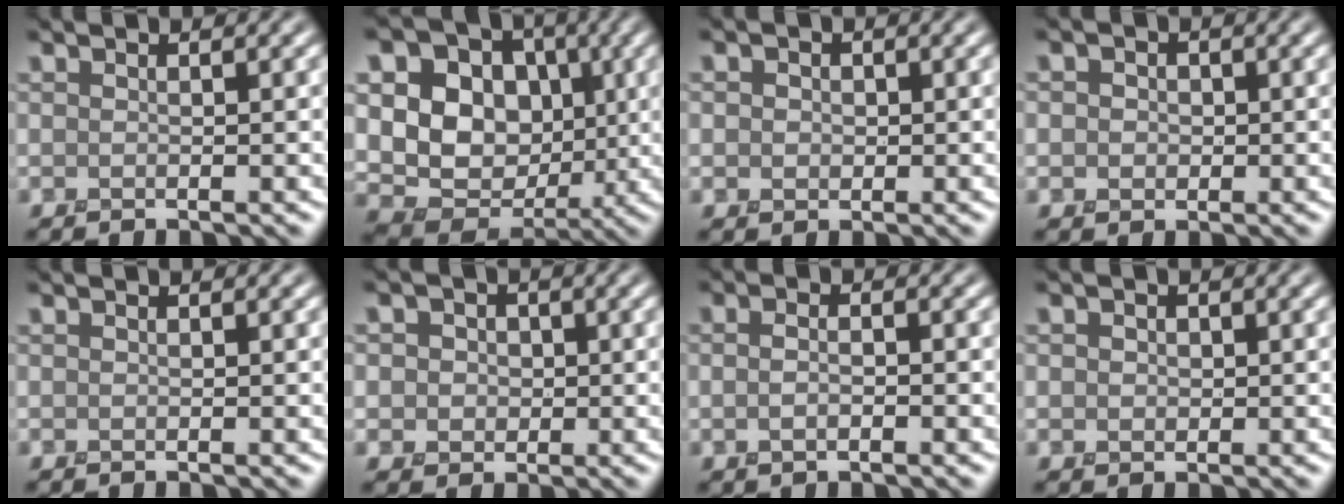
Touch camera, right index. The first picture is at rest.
{"total": 13.8, "force": [1.7, 11.5, 7.4], "torque": [-0.168, 0.036, 0.021]}
{"total": 1.6, "force": [0.1, 1.5, 0.7], "torque": [-0.013, 0.005, -0.004]}
{"total": 2.0, "force": [0.0, 1.8, 0.9], "torque": [-0.010, 0.005, -0.010]}
{"total": 0.0}
{"total": 3.4, "force": [0.6, 3.1, 1.3], "torque": [-0.015, 0.012, -0.001]}
{"total": 1.7, "force": [-0.6, 0.9, 1.3], "torque": [-0.027, -0.001, -0.010]}
{"total": 1.3, "force": [0.1, 1.2, 0.5], "torque": [-0.008, 0.001, -0.002]}